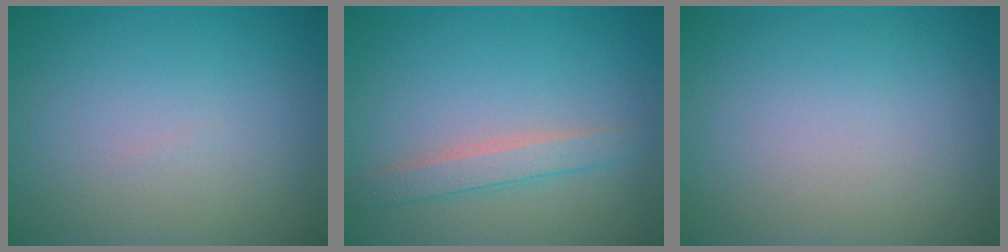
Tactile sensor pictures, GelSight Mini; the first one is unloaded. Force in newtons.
{"total": 2.2, "press": 2.2, "slide": 0.1}
{"total": 0.0}